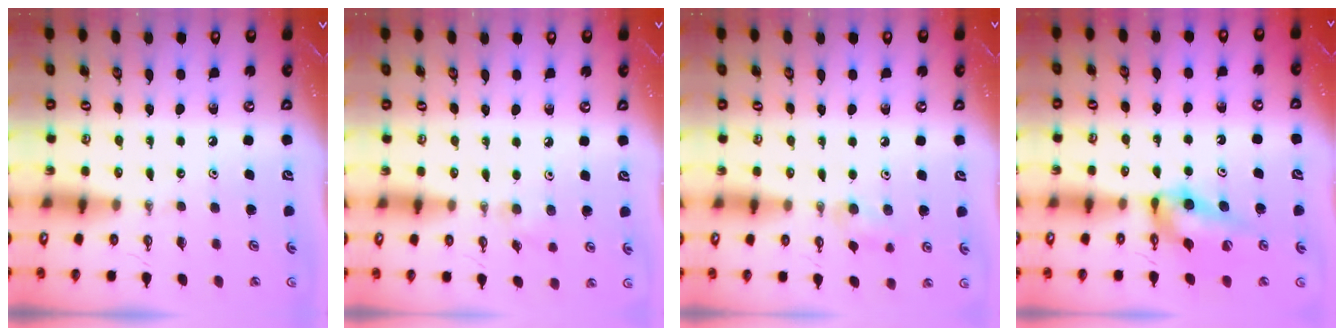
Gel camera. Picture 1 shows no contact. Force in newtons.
{"total": 3.9, "press": 3.8, "slide": 0.8}
{"total": 8.0, "press": 7.8, "slide": 1.7}
{"total": 10.3, "press": 10.2, "slide": 1.0}